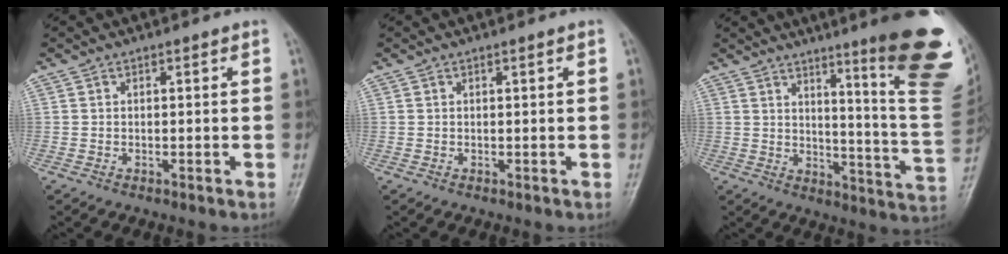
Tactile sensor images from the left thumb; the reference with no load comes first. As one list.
[{"total": 0.6, "force": [0.3, 0.0, 0.5], "torque": [-0.008, 0.001, 0.003]}, {"total": 24.6, "force": [12.6, 2.9, 21.0], "torque": [-0.219, -0.070, 0.173]}]